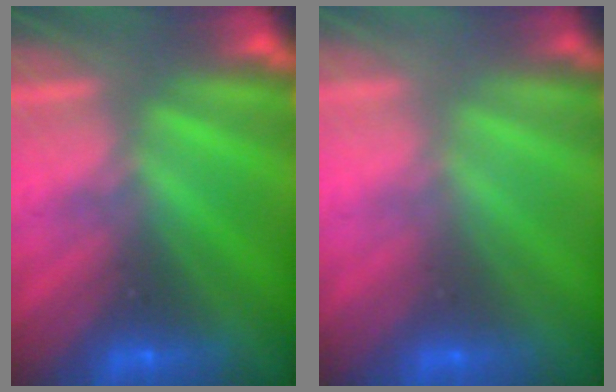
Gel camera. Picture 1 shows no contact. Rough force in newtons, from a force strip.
{"total": 2.7}